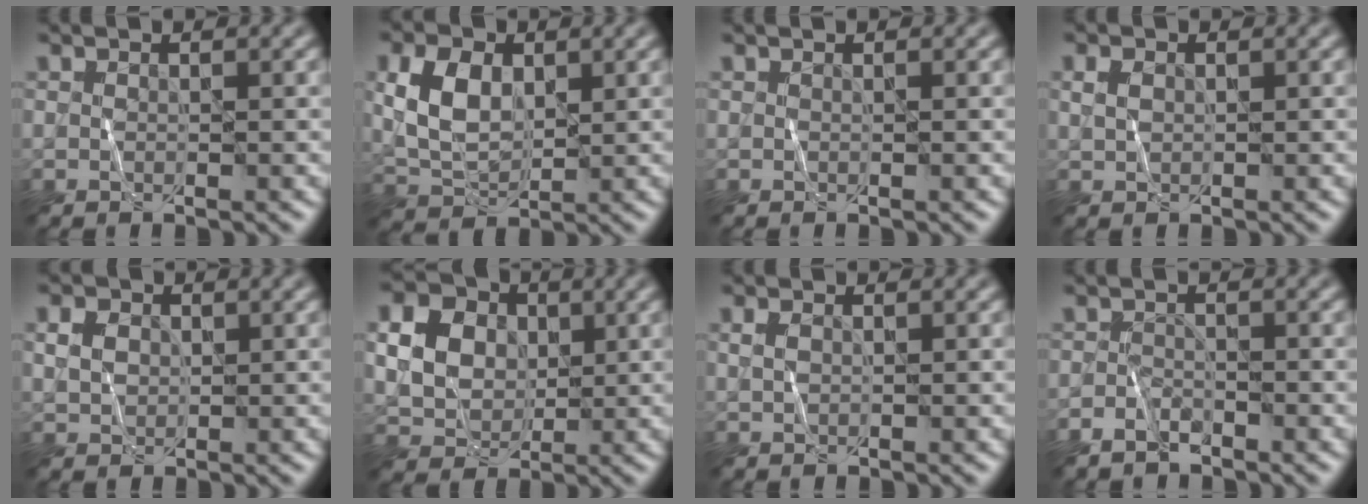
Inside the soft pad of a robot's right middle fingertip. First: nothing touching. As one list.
[{"total": 5.2, "force": [0.9, 3.5, 3.8], "torque": [-0.086, 0.005, 0.018]}, {"total": 0.0}, {"total": 1.3, "force": [0.2, 1.0, 0.8], "torque": [-0.020, 0.005, 0.006]}, {"total": 2.2, "force": [0.3, 1.8, 1.2], "torque": [-0.027, 0.002, 0.005]}, {"total": 8.4, "force": [1.7, 7.0, 4.3], "torque": [-0.093, 0.021, 0.029]}, {"total": 1.0, "force": [0.1, 0.8, 0.7], "torque": [-0.017, 0.006, 0.002]}, {"total": 2.0, "force": [-1.7, 0.8, 0.6], "torque": [-0.012, 0.004, -0.036]}]